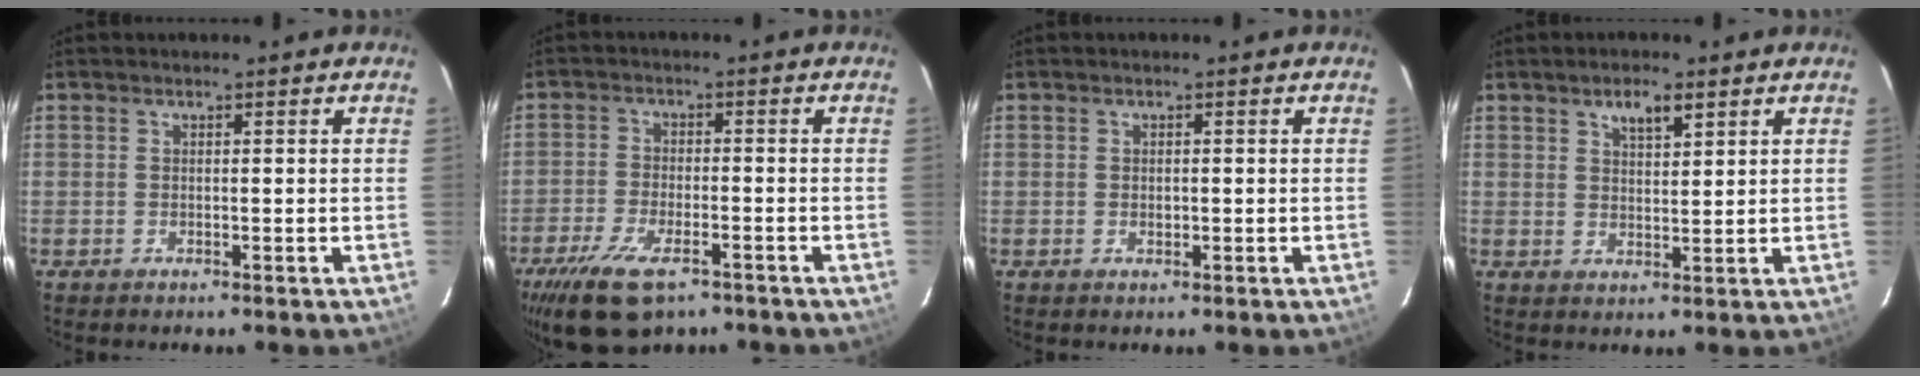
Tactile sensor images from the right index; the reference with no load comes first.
{"total": 12.0, "force": [-7.9, 5.0, 7.6], "torque": [-0.173, -0.026, -0.138]}
{"total": 1.0, "force": [0.0, 0.7, 0.6], "torque": [-0.011, 0.002, 0.001]}
{"total": 4.2, "force": [2.6, 1.5, 2.9], "torque": [-0.048, 0.006, 0.046]}